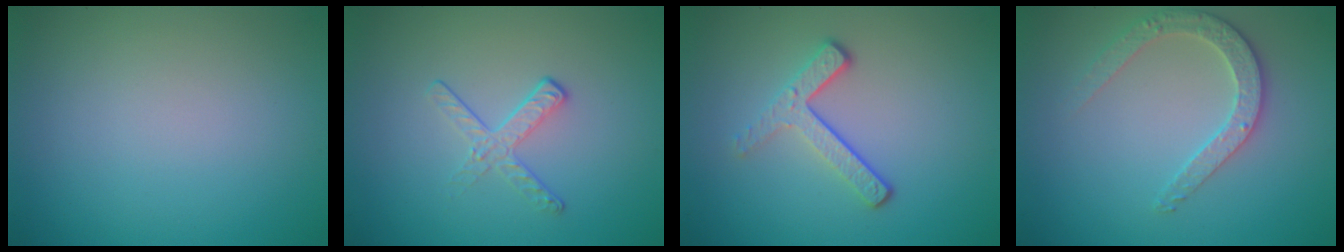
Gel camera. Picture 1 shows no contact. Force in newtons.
{"total": 1.9, "press": 1.1, "slide": 1.6}
{"total": 3.1, "press": 2.3, "slide": 2.1}
{"total": 2.7, "press": 2.7, "slide": 0.3}